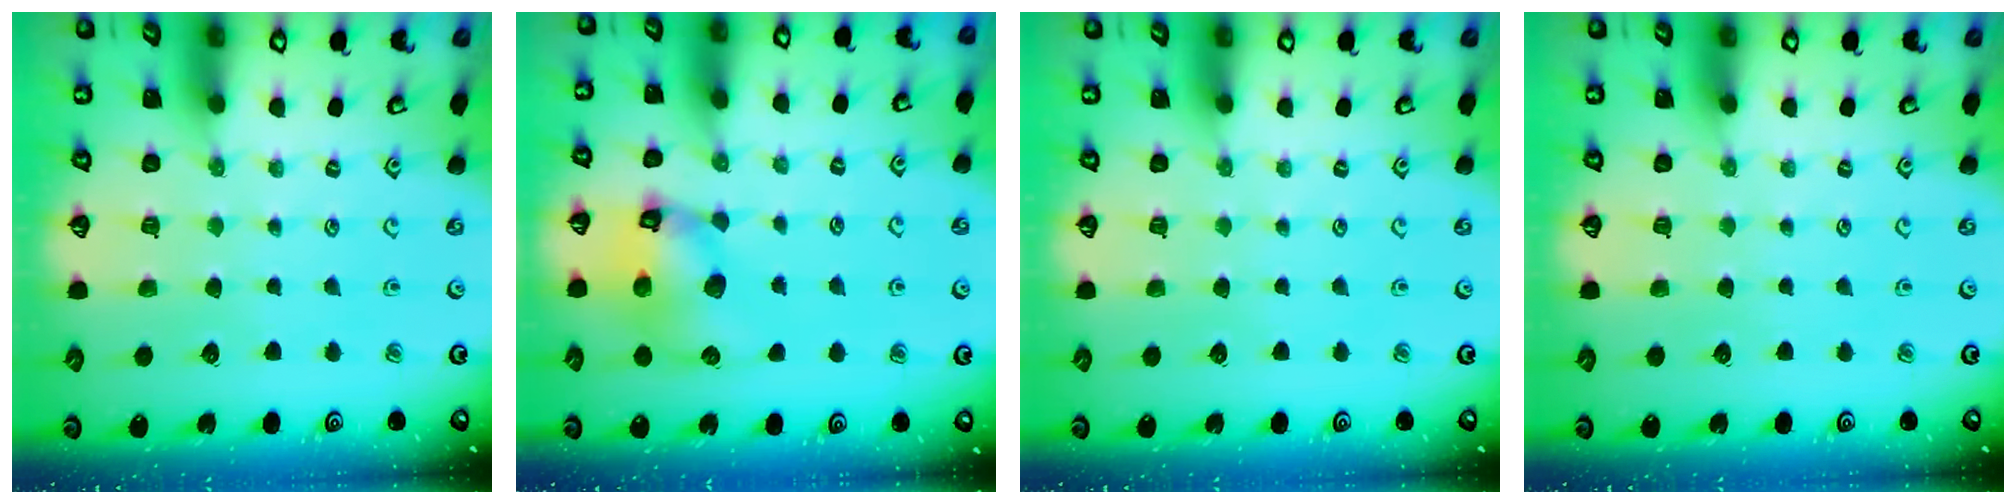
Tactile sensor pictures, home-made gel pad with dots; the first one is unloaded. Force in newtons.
{"total": 11.2, "press": 11.1, "slide": 1.5}
{"total": 0.0}
{"total": 0.0}